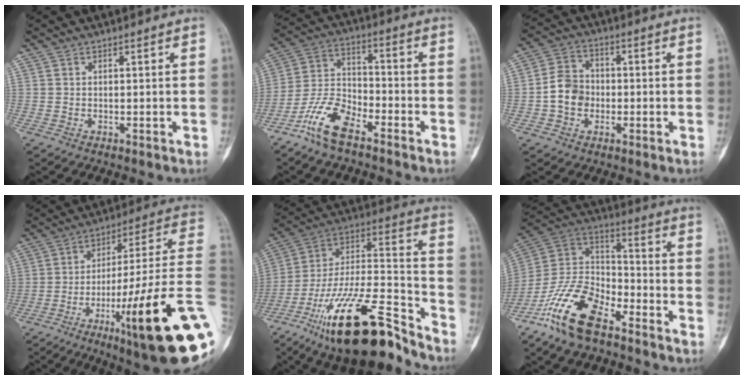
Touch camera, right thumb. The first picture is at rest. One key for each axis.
{"total": 10.7, "fx": -7.2, "fy": 4.3, "fz": 6.6, "tx": -0.143, "ty": 0.045, "tz": -0.148}
{"total": 7.6, "fx": -1.2, "fy": 6.3, "fz": 4.0, "tx": -0.057, "ty": 0.023, "tz": -0.032}
{"total": 26.4, "fx": -8.4, "fy": 2.7, "fz": 24.9, "tx": -0.320, "ty": 0.034, "tz": -0.123}
{"total": 26.4, "fx": -18.2, "fy": 7.4, "fz": 17.7, "tx": -0.293, "ty": 0.084, "tz": -0.313}
{"total": 17.2, "fx": -11.1, "fy": 7.7, "fz": 10.6, "tx": -0.203, "ty": 0.067, "tz": -0.216}